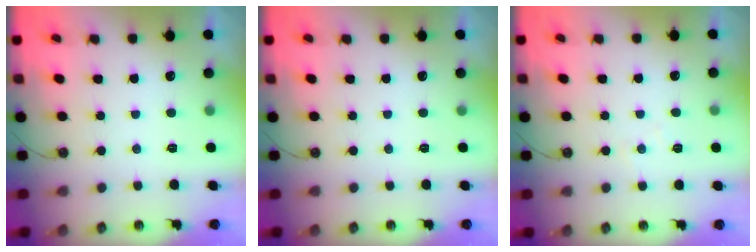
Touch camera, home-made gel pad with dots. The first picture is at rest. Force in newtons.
{"total": 0.0}
{"total": 4.8, "press": 4.7, "slide": 0.7}